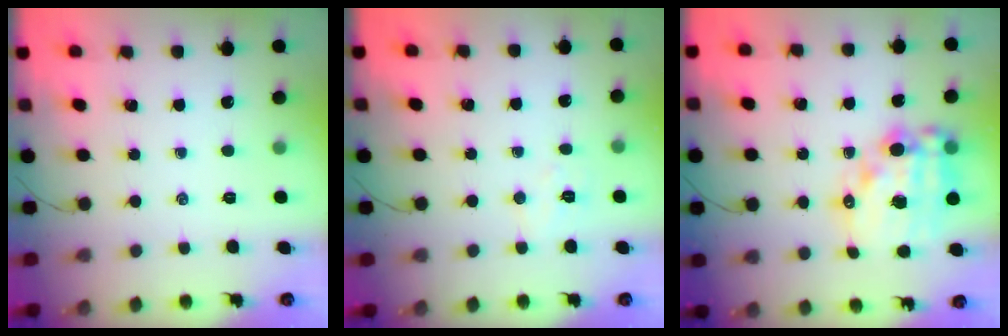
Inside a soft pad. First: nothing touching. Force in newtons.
{"total": 5.3, "press": 5.2, "slide": 1.1}
{"total": 17.2, "press": 16.9, "slide": 3.6}